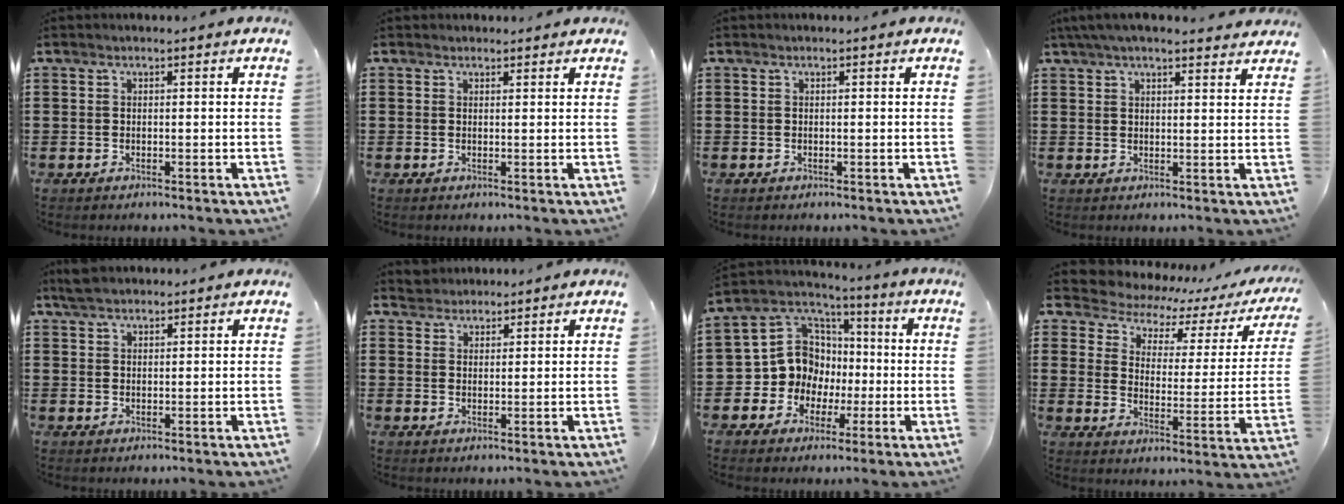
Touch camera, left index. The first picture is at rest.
{"total": 0.9, "force": [0.8, 0.4, 0.1], "torque": [-0.003, 0.002, 0.016]}
{"total": 0.0}
{"total": 4.1, "force": [3.5, 0.5, 2.0], "torque": [-0.048, -0.001, 0.065]}
{"total": 2.8, "force": [2.4, 0.8, 1.2], "torque": [-0.028, 0.006, 0.047]}
{"total": 2.0, "force": [1.8, 0.7, -0.4], "torque": [0.002, 0.006, 0.037]}
{"total": 10.9, "force": [-0.7, 10.3, 3.7], "torque": [-0.132, -0.004, -0.012]}
{"total": 3.8, "force": [3.2, 1.6, 1.0], "torque": [-0.047, -0.030, 0.048]}